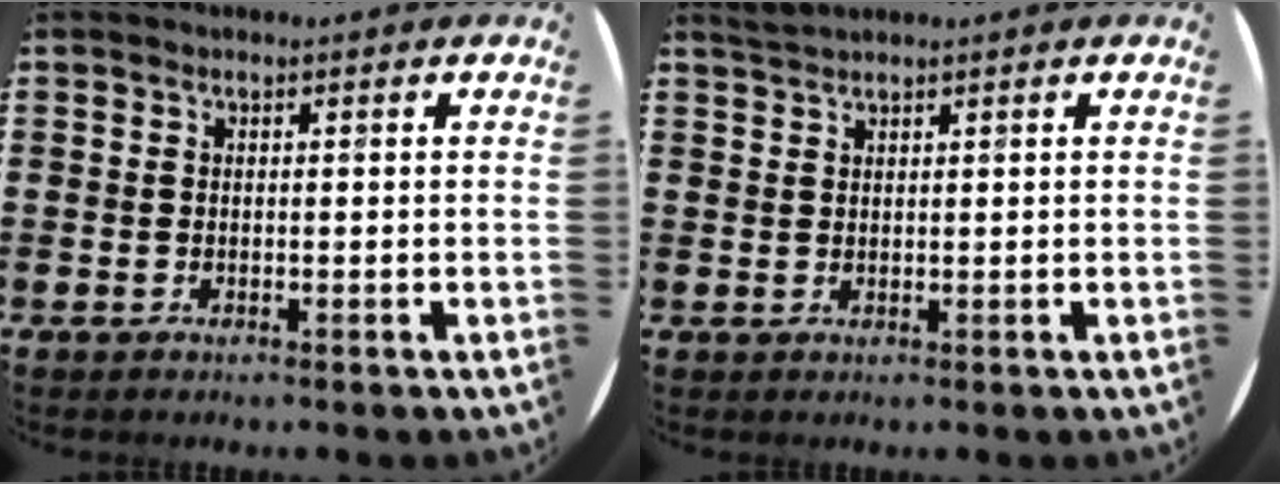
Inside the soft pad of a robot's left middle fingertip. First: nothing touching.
{"total": 1.3, "force": [1.3, -0.2, 0.1], "torque": [-0.004, 0.001, 0.025]}